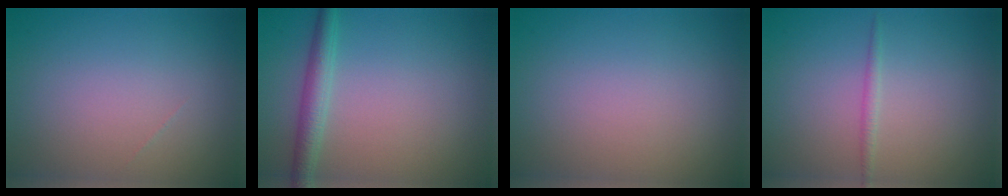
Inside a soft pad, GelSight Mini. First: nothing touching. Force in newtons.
{"total": 2.6, "press": 2.6, "slide": 0.1}
{"total": 0.0}
{"total": 0.9, "press": 0.9, "slide": 0.0}